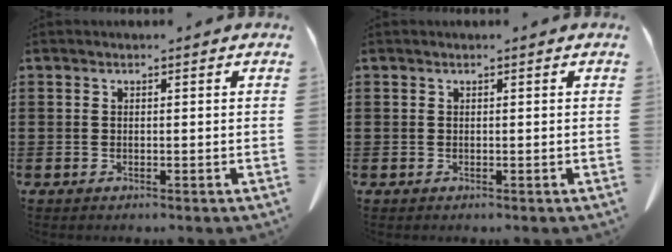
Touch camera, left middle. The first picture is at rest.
{"total": 0.0}